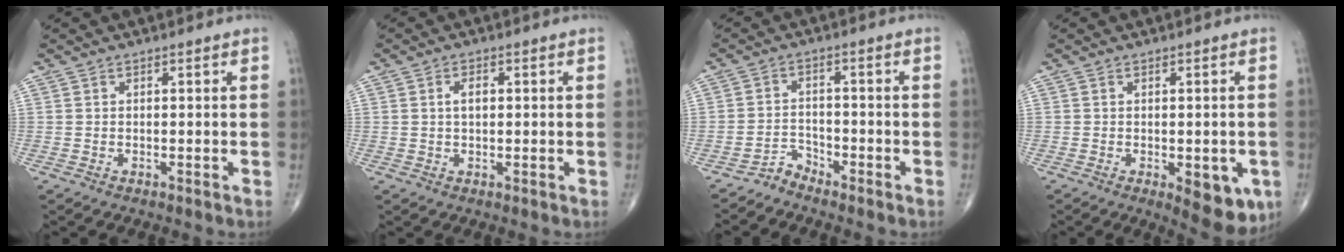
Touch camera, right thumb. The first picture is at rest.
{"total": 2.6, "force": [0.4, 1.5, 2.2], "torque": [-0.037, 0.004, 0.006]}
{"total": 2.8, "force": [-2.7, 0.7, -0.4], "torque": [0.015, 0.016, -0.054]}
{"total": 8.6, "force": [-2.8, 3.8, 7.2], "torque": [-0.068, -0.010, -0.027]}